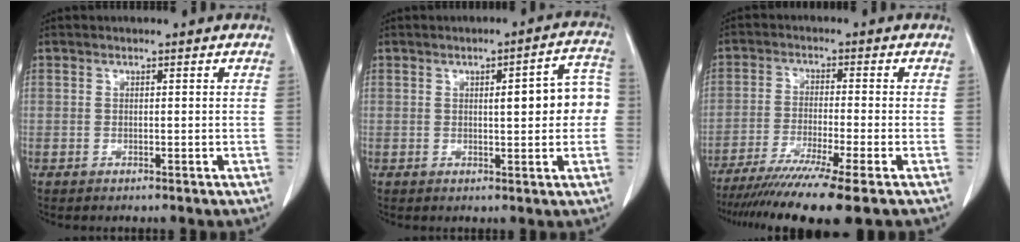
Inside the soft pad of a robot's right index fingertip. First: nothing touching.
{"total": 8.0, "force": [0.5, 1.9, 7.7], "torque": [-0.095, 0.025, 0.005]}
{"total": 12.7, "force": [-9.7, -1.2, 8.1], "torque": [-0.134, -0.038, -0.154]}